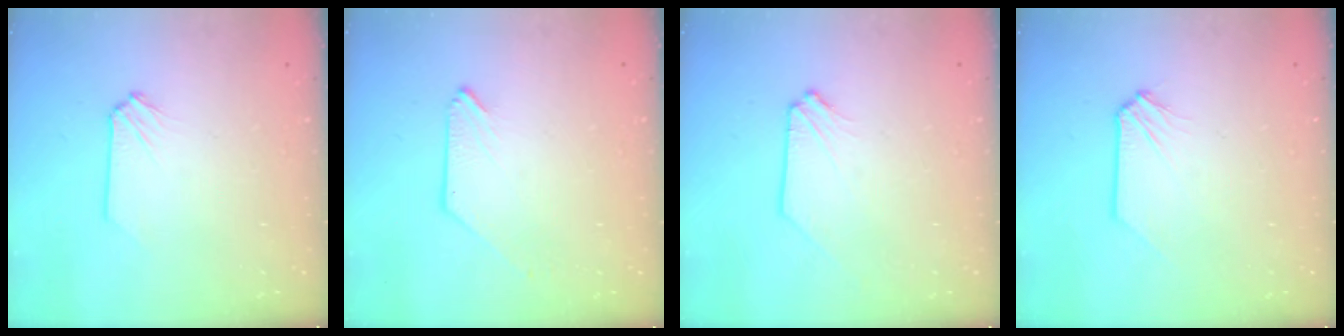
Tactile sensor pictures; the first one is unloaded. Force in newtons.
{"total": 0.0}
{"total": 0.8, "press": 0.8, "slide": 0.1}
{"total": 0.0}